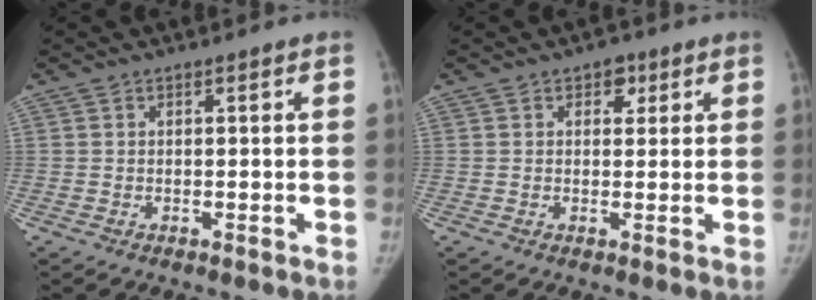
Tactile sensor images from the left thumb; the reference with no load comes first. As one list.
[{"total": 2.8, "force": [1.3, 2.1, 1.4], "torque": [0.005, -0.002, 0.013]}]